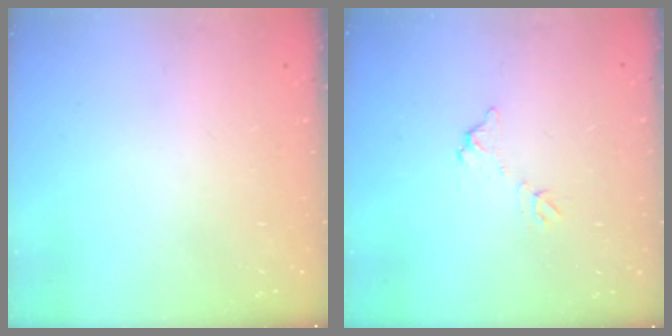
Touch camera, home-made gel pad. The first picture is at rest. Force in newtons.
{"total": 5.6, "press": 5.6, "slide": 0.3}